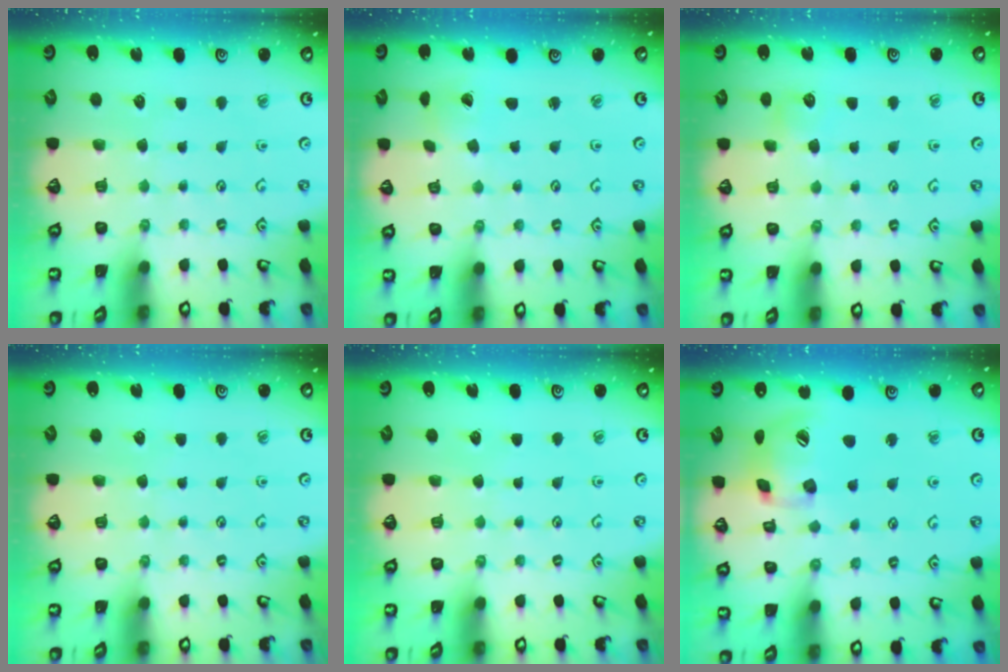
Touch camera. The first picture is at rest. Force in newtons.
{"total": 0.0}
{"total": 4.5, "press": 4.4, "slide": 0.7}
{"total": 0.0}
{"total": 0.0}
{"total": 15.3, "press": 15.1, "slide": 2.4}